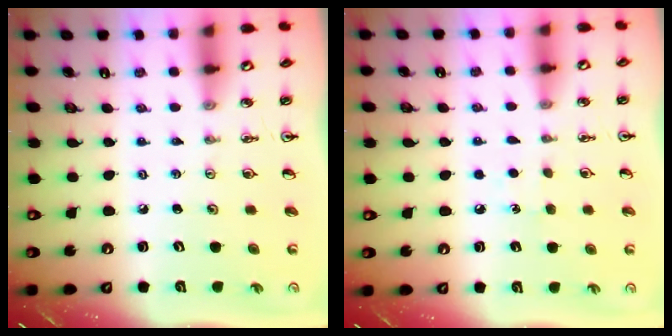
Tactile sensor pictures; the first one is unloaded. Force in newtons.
{"total": 4.9, "press": 4.9, "slide": 0.5}